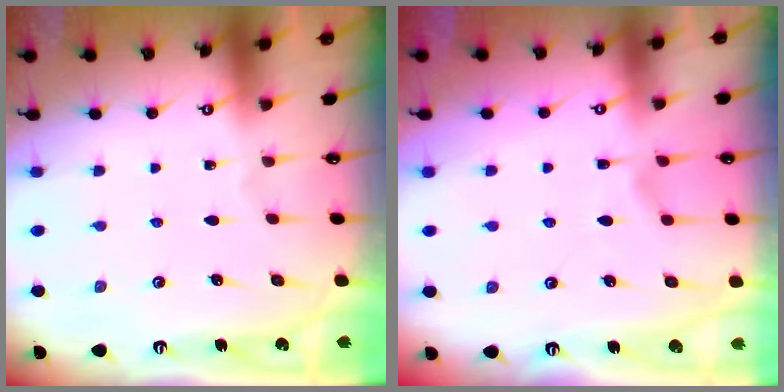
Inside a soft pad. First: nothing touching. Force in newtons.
{"total": 1.5, "press": 0.9, "slide": 1.2}